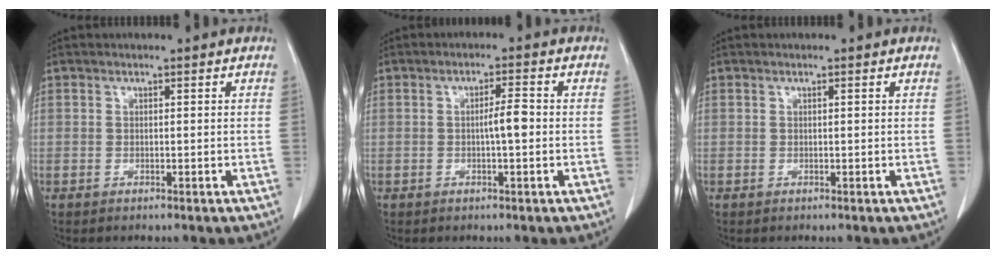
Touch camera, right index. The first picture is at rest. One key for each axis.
{"total": 3.1, "fx": -0.2, "fy": 0.3, "fz": 3.0, "tx": -0.048, "ty": 0.005, "tz": -0.003}
{"total": 0.0}